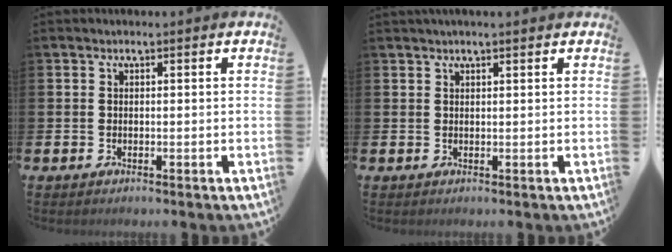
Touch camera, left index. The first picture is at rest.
{"total": 1.2, "force": [1.1, -0.1, 0.5], "torque": [-0.004, -0.002, 0.018]}